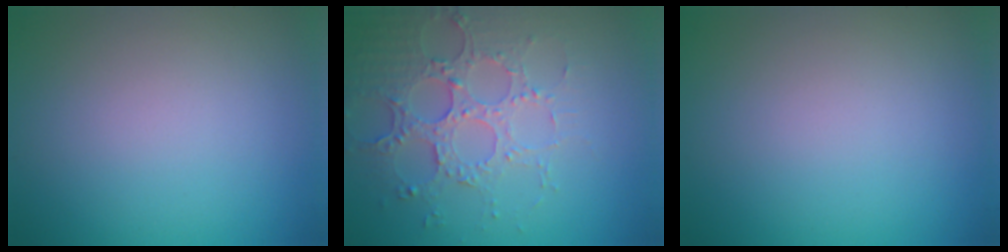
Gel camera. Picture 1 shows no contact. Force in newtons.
{"total": 4.4, "press": 4.3, "slide": 0.9}
{"total": 0.0}